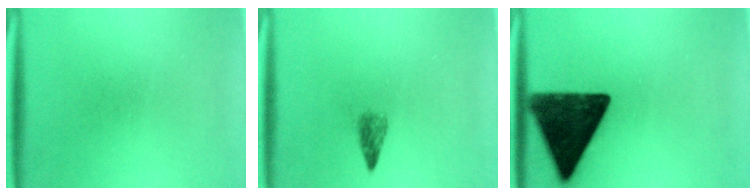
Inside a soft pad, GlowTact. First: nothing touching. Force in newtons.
{"total": 1.8}
{"total": 15.9}